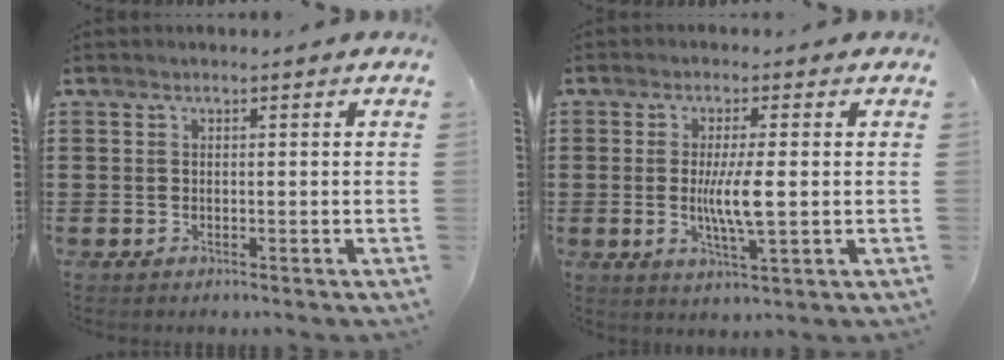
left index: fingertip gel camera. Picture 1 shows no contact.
{"total": 6.1, "force": [-0.1, 0.9, 6.1], "torque": [-0.122, -0.008, -0.008]}